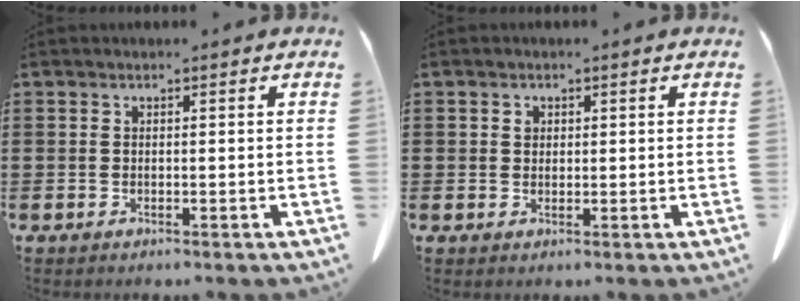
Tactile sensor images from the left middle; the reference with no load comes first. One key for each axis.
{"total": 1.3, "fx": 0.7, "fy": 1.1, "fz": 0.3, "tx": -0.002, "ty": 0.000, "tz": 0.012}